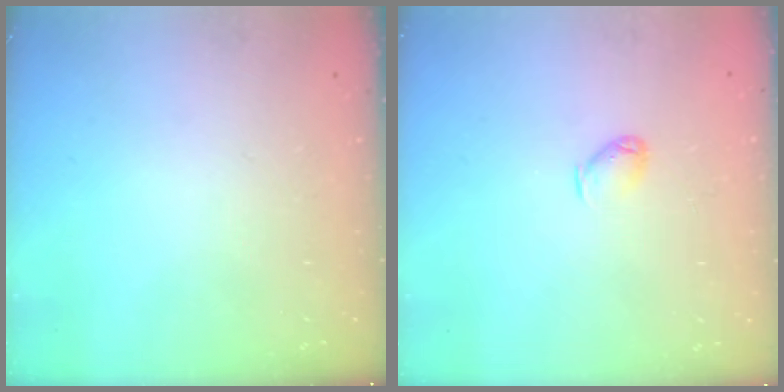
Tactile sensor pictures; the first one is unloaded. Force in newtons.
{"total": 3.5, "press": 3.5, "slide": 0.6}